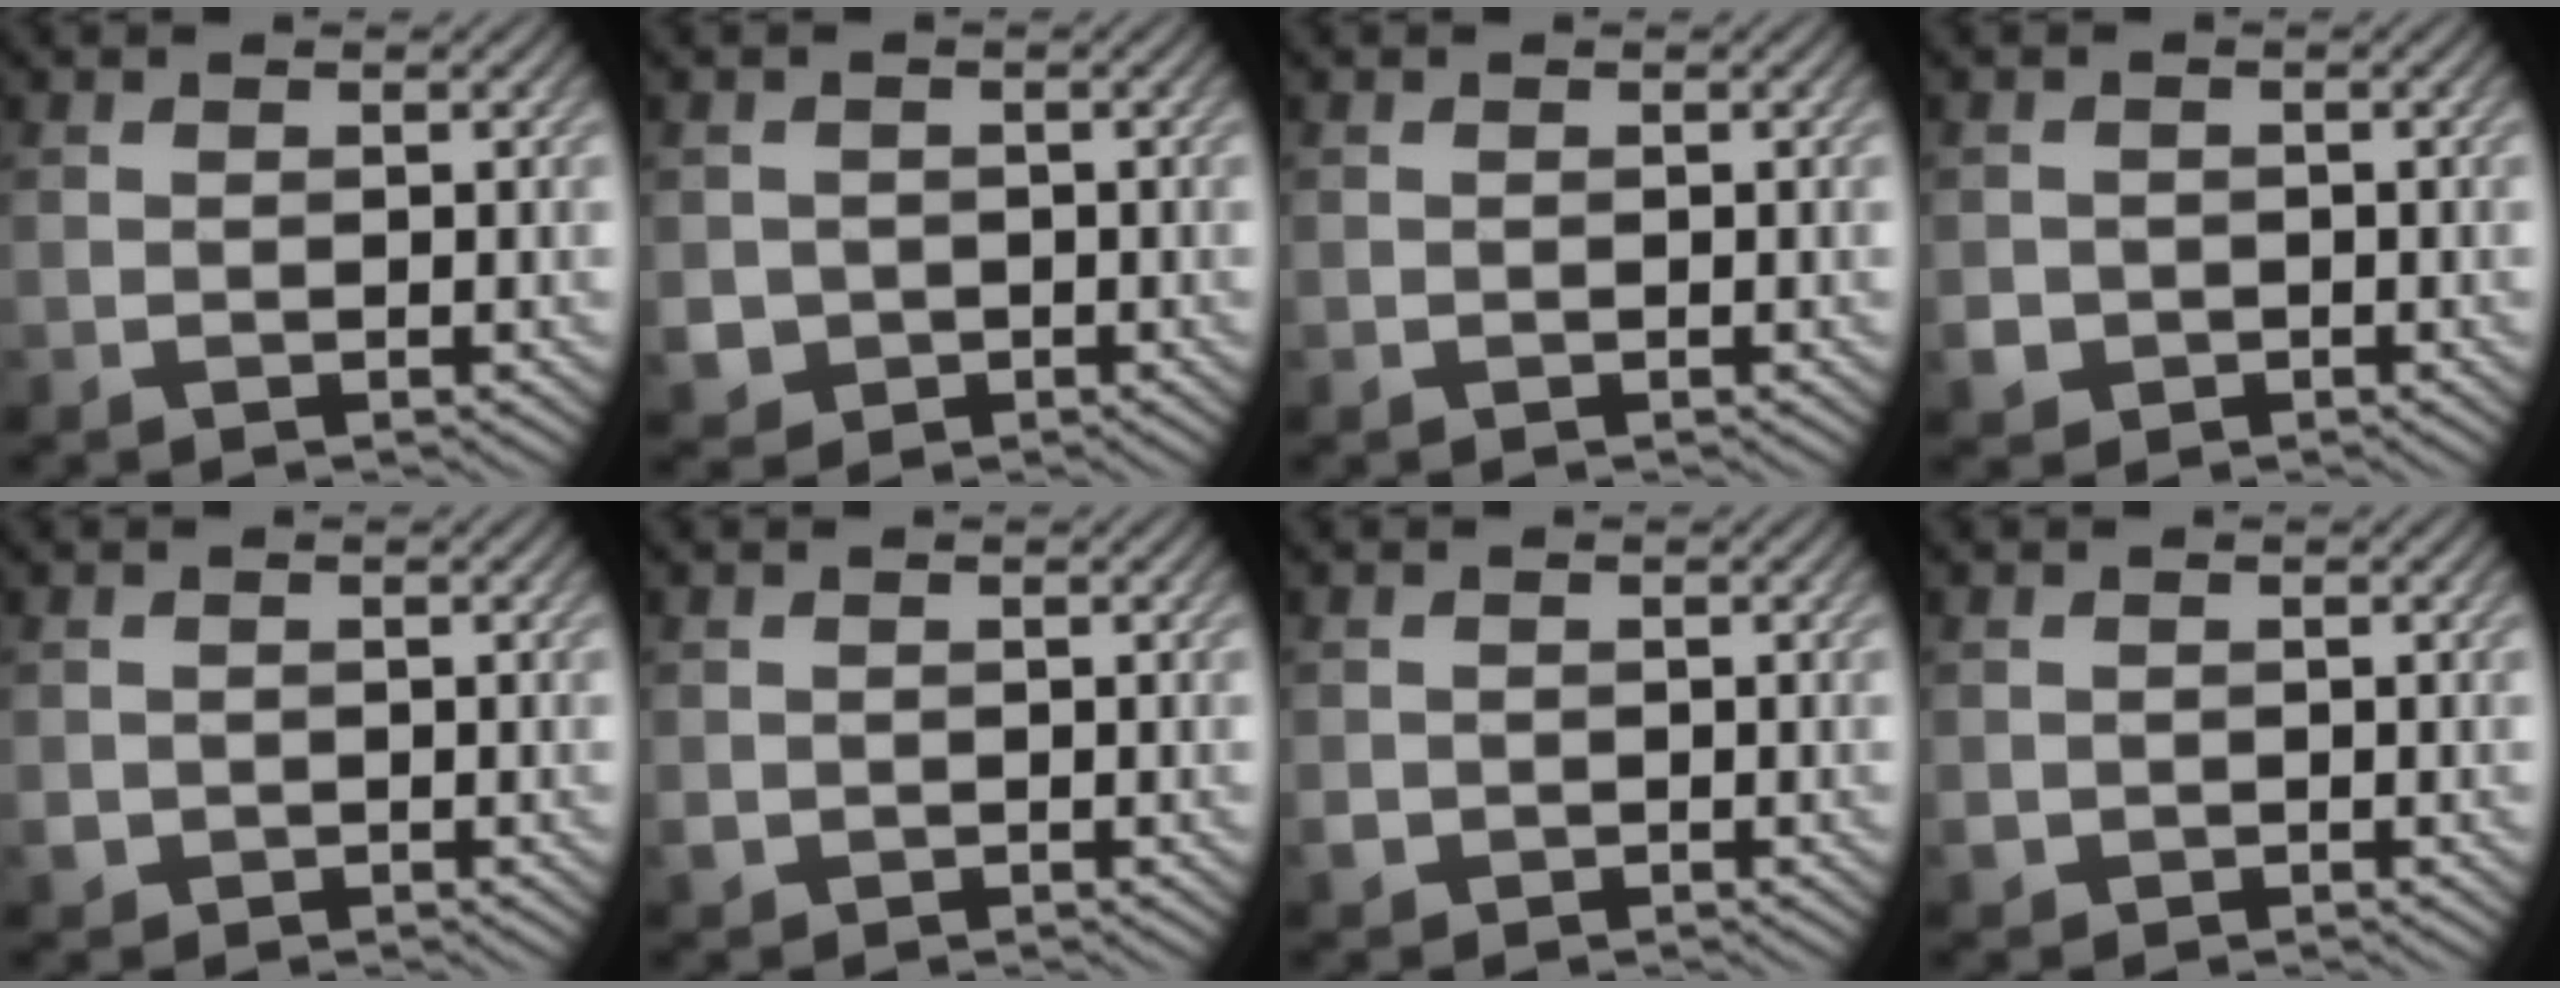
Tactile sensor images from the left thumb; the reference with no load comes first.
{"total": 2.7, "force": [-0.5, 2.6, 0.6], "torque": [-0.018, -0.013, -0.009]}
{"total": 0.0}
{"total": 2.2, "force": [-0.8, 2.0, 0.5], "torque": [-0.011, -0.007, -0.016]}
{"total": 1.5, "force": [-0.3, 1.4, 0.3], "torque": [-0.007, -0.008, -0.005]}
{"total": 1.2, "force": [-0.1, 1.1, 0.3], "torque": [-0.009, -0.007, -0.002]}
{"total": 1.4, "force": [-0.4, 1.3, 0.4], "torque": [-0.007, -0.007, -0.010]}
{"total": 1.2, "force": [-0.2, 1.1, 0.2], "torque": [-0.005, -0.007, -0.005]}